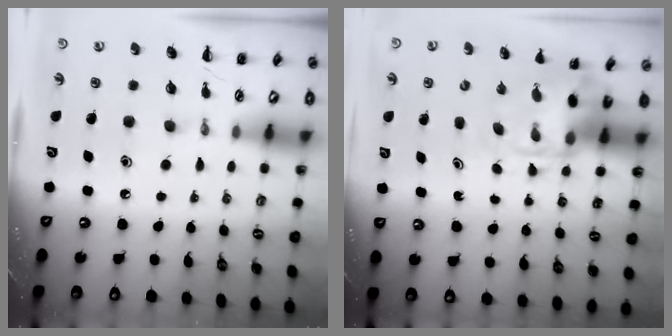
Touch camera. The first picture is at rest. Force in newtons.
{"total": 4.0, "press": 3.8, "slide": 1.2}